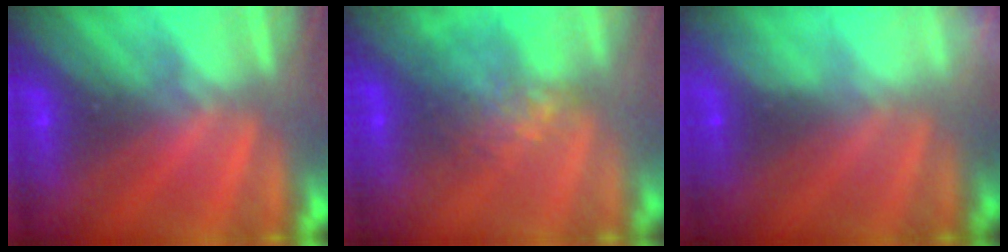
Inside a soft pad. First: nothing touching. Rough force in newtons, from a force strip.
{"total": 7.5}
{"total": 9.0}